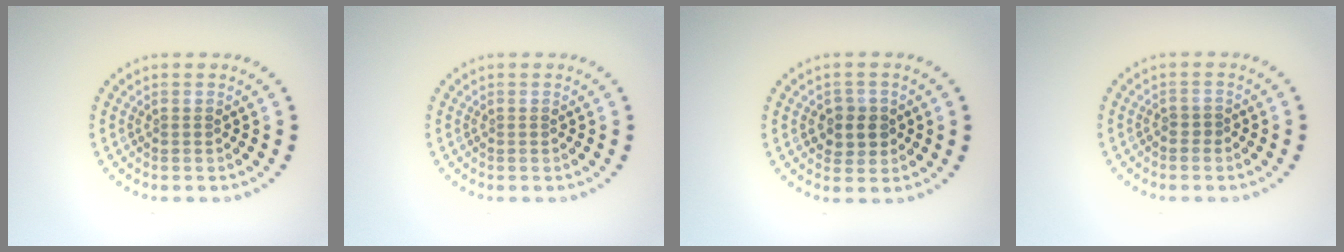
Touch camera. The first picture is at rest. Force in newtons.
{"total": 0.0}
{"total": 2.5, "press": 2.3, "slide": 0.9}
{"total": 0.6, "press": 0.4, "slide": 0.5}